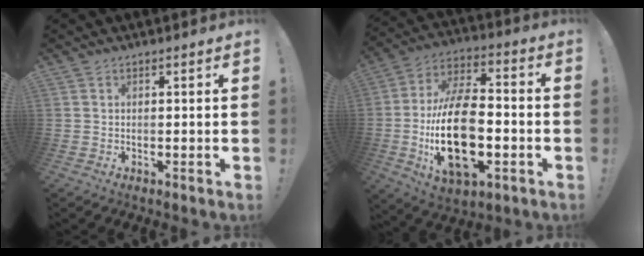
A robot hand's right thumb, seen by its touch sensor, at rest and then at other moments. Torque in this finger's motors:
{"motor_torque": [2.38, 2.63, 2.31, -0.46, 0.88]}